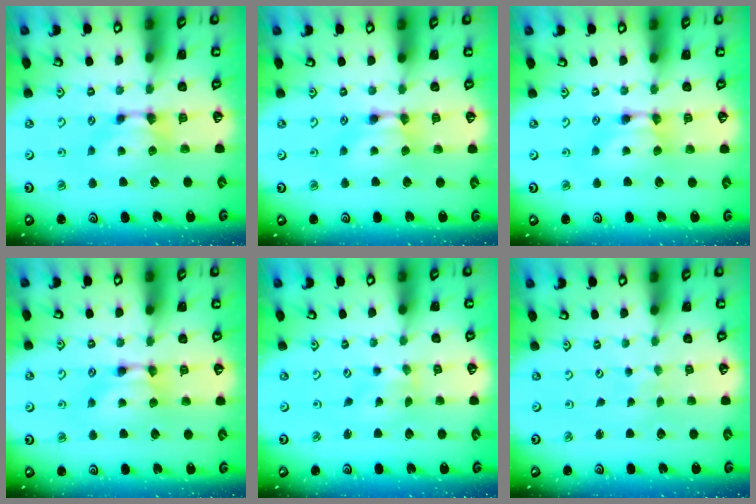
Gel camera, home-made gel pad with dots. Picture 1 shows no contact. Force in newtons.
{"total": 1.7, "press": 1.7, "slide": 0.1}
{"total": 1.5, "press": 1.5, "slide": 0.2}
{"total": 1.7, "press": 1.7, "slide": 0.2}
{"total": 3.3, "press": 3.1, "slide": 1.0}
{"total": 6.4, "press": 6.4, "slide": 0.3}